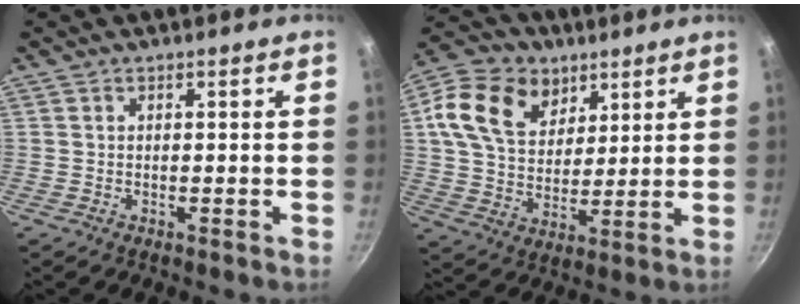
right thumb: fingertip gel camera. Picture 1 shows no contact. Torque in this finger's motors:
{"motor_torque": [-1.21, 1.49, 0.25, -0.19, 0.17]}